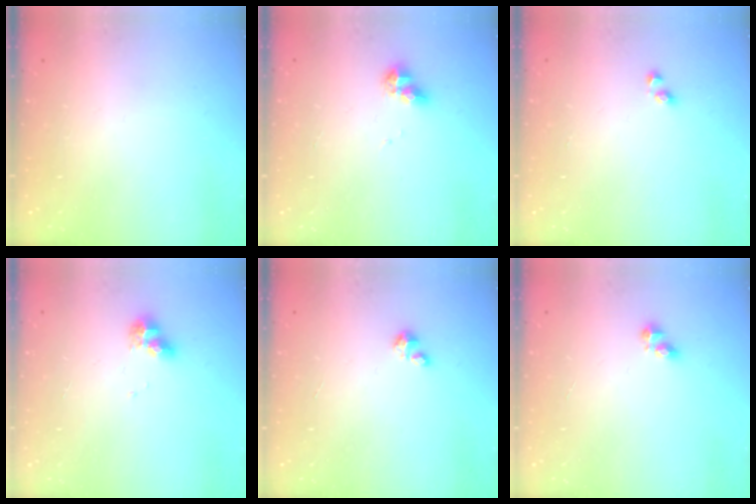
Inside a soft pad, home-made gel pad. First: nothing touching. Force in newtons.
{"total": 6.4, "press": 6.4, "slide": 0.7}
{"total": 2.9, "press": 2.7, "slide": 1.1}
{"total": 7.4, "press": 7.4, "slide": 0.5}
{"total": 0.9, "press": 0.9, "slide": 0.2}
{"total": 4.1, "press": 4.1, "slide": 0.6}